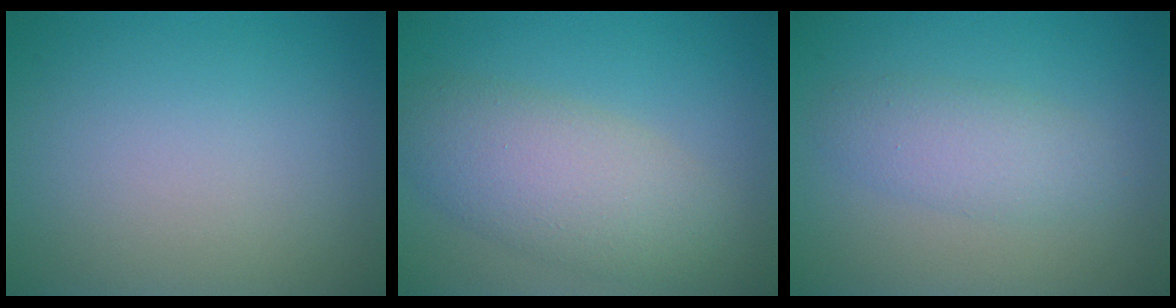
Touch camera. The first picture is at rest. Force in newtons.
{"total": 6.0, "press": 6.0, "slide": 0.2}
{"total": 2.7, "press": 2.7, "slide": 0.0}